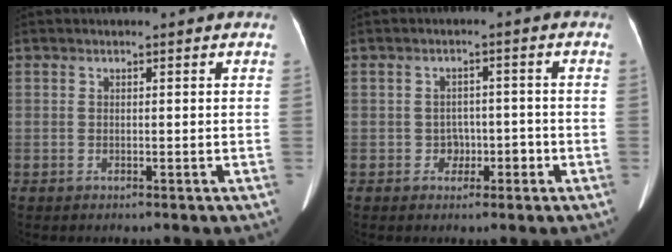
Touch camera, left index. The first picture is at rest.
{"total": 2.9, "force": [-1.2, 2.4, 1.1], "torque": [-0.010, 0.012, -0.014]}